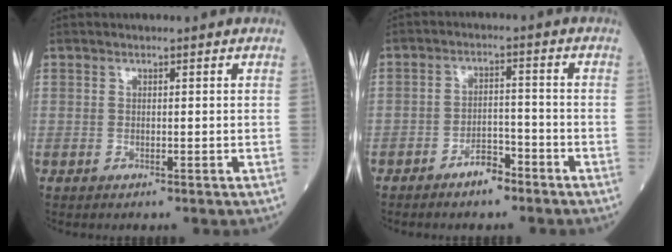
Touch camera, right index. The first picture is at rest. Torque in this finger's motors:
{"motor_torque": [0.37, -0.48, -0.04, -0.04]}